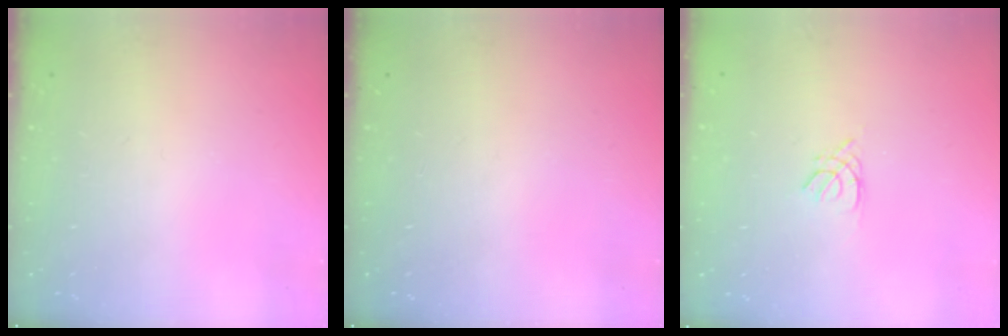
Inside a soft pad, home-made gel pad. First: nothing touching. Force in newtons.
{"total": 0.0}
{"total": 1.3, "press": 1.3, "slide": 0.3}